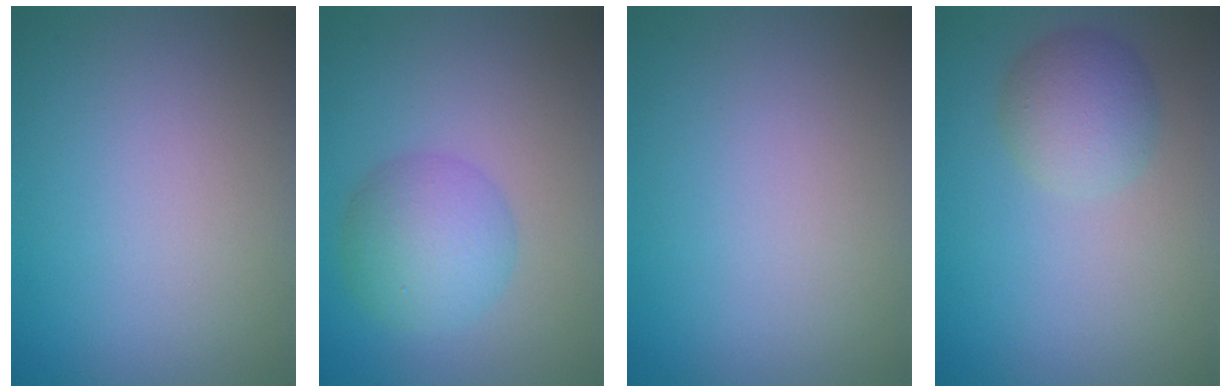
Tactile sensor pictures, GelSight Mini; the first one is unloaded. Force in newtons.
{"total": 4.8, "press": 4.8, "slide": 0.2}
{"total": 0.0}
{"total": 3.4, "press": 3.4, "slide": 0.1}